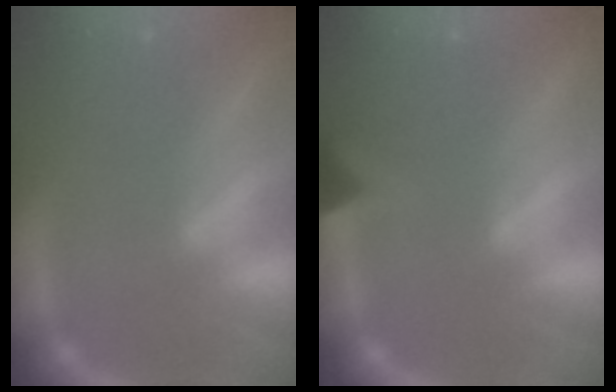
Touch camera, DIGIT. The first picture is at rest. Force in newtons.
{"total": 2.9}